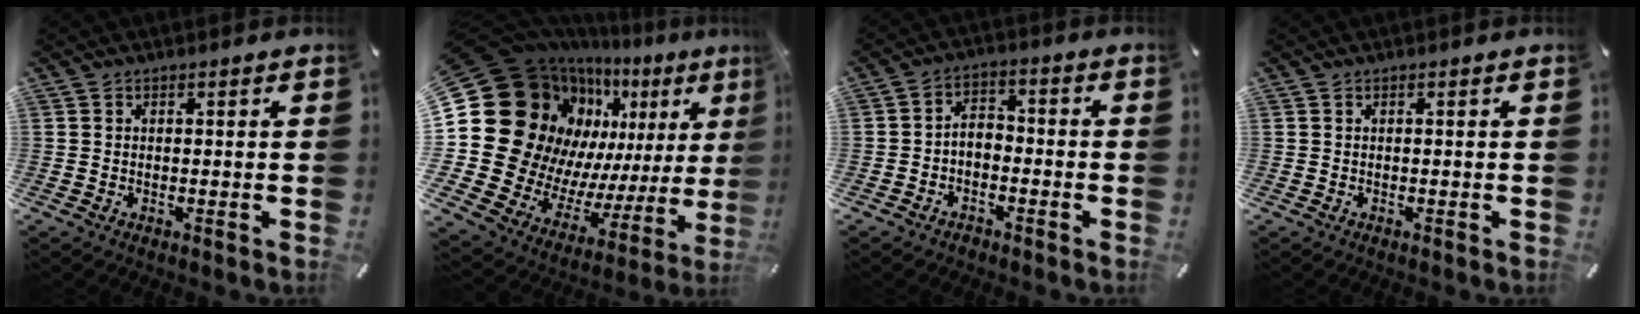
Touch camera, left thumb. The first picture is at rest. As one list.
[{"total": 24.6, "force": [7.4, 18.8, 14.0], "torque": [-0.203, -0.120, 0.186]}, {"total": 3.9, "force": [-2.2, 2.9, 1.3], "torque": [-0.023, 0.013, -0.045]}, {"total": 0.0}]